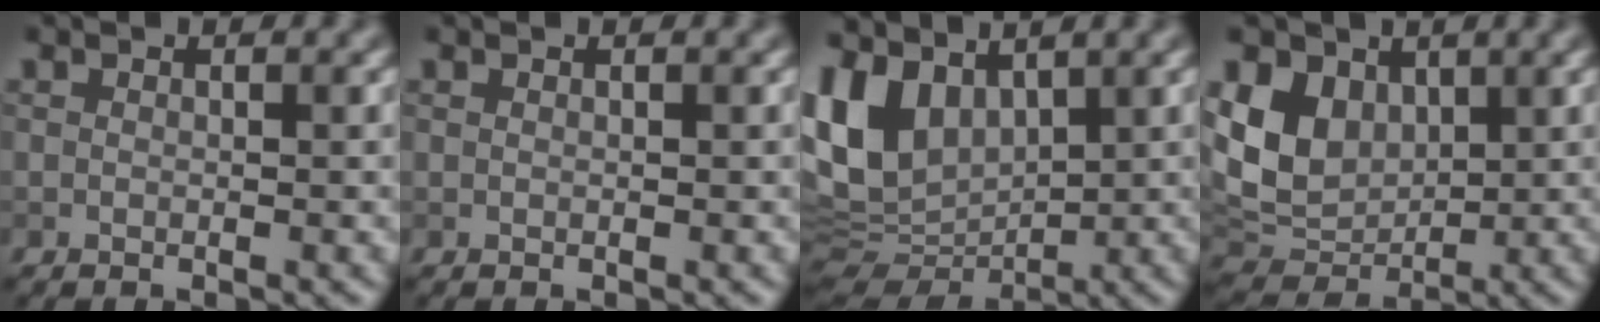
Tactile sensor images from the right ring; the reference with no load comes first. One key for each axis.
{"total": 0.0}
{"total": 7.7, "fx": 2.8, "fy": 5.1, "fz": 5.0, "tx": -0.116, "ty": -0.008, "tz": 0.058}
{"total": 7.2, "fx": 2.1, "fy": 5.5, "fz": 4.3, "tx": -0.097, "ty": -0.004, "tz": 0.036}